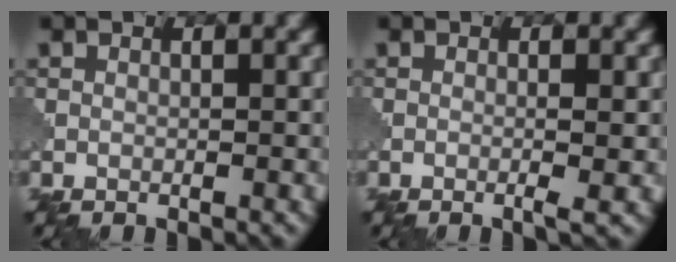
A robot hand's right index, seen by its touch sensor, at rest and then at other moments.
{"total": 1.8, "force": [-0.3, 0.3, 1.7], "torque": [-0.028, 0.000, -0.009]}